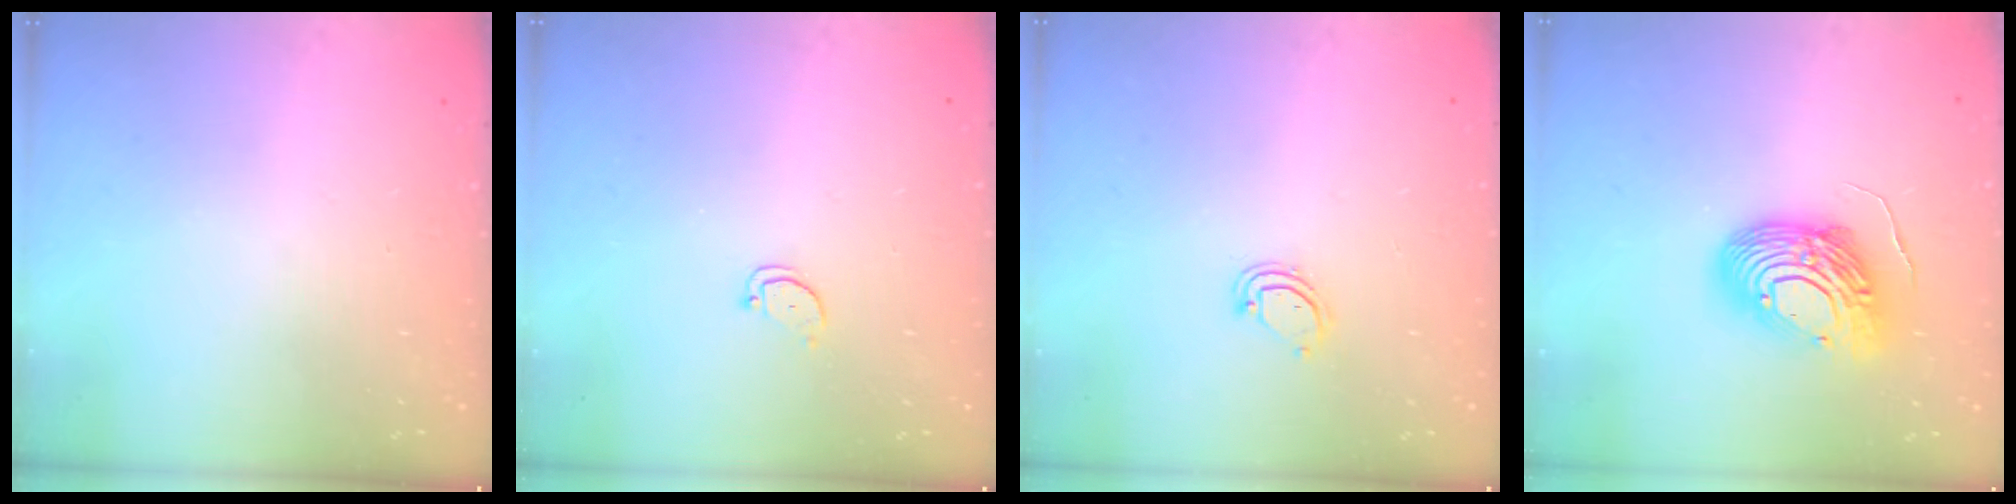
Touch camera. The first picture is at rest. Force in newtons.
{"total": 2.0, "press": 2.0, "slide": 0.2}
{"total": 3.9, "press": 3.9, "slide": 0.4}
{"total": 14.4, "press": 14.4, "slide": 1.1}